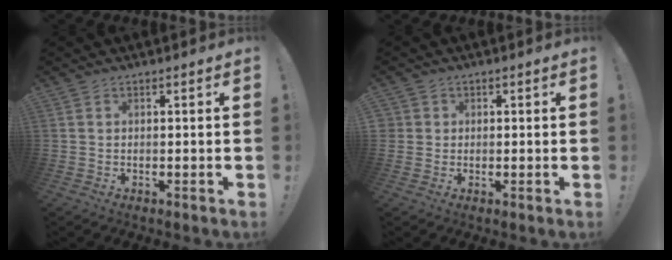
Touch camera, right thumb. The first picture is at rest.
{"total": 2.0, "force": [0.3, 2.0, 0.1], "torque": [-0.002, 0.004, 0.006]}